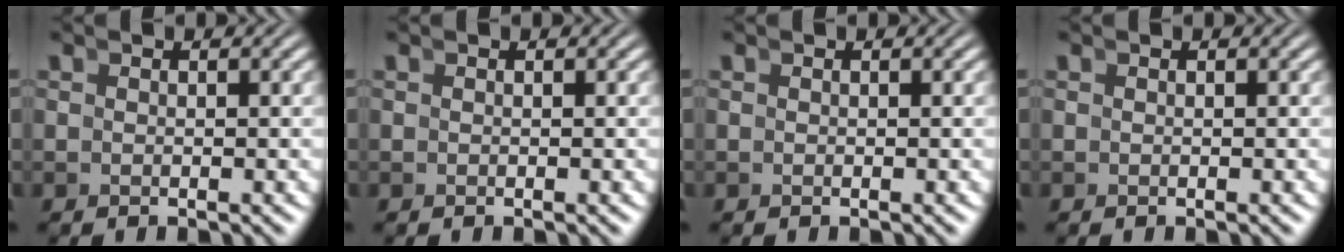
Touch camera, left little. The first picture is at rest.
{"total": 0.0}
{"total": 0.0}
{"total": 0.0}